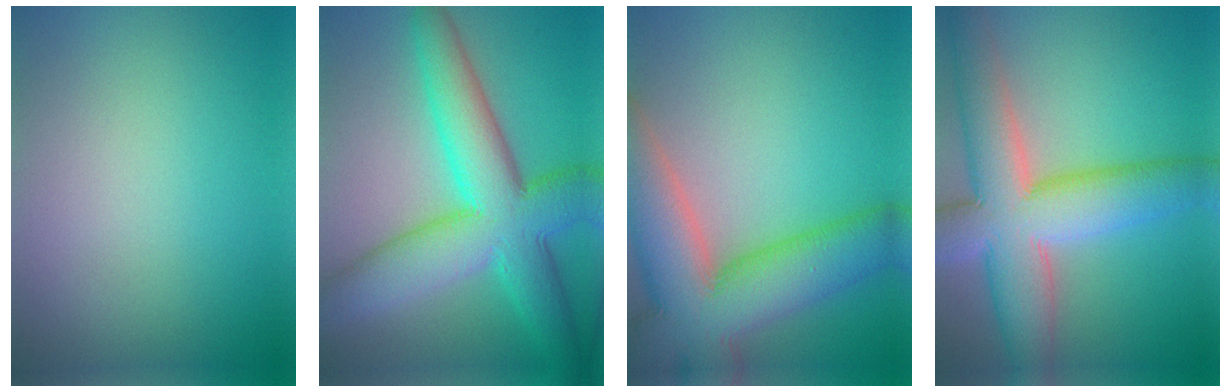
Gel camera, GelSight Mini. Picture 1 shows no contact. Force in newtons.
{"total": 10.9, "press": 10.9, "slide": 0.2}
{"total": 13.0, "press": 13.0, "slide": 0.9}
{"total": 11.0, "press": 11.0, "slide": 0.7}